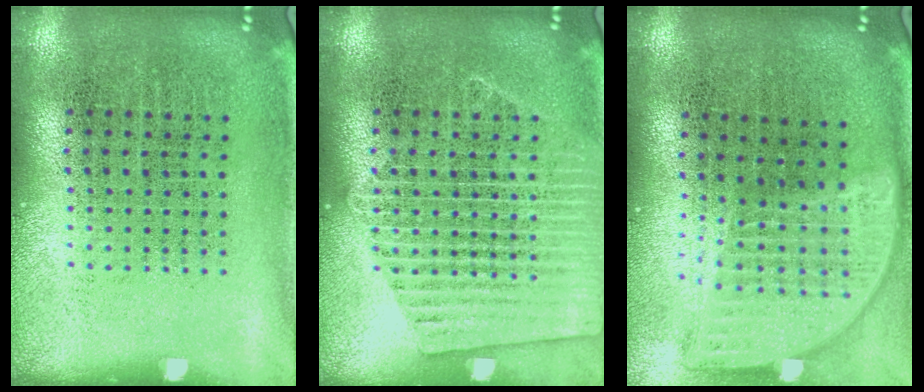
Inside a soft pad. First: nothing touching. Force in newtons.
{"total": 2.9, "press": 2.9, "slide": 0.3}
{"total": 2.0, "press": 1.6, "slide": 1.1}